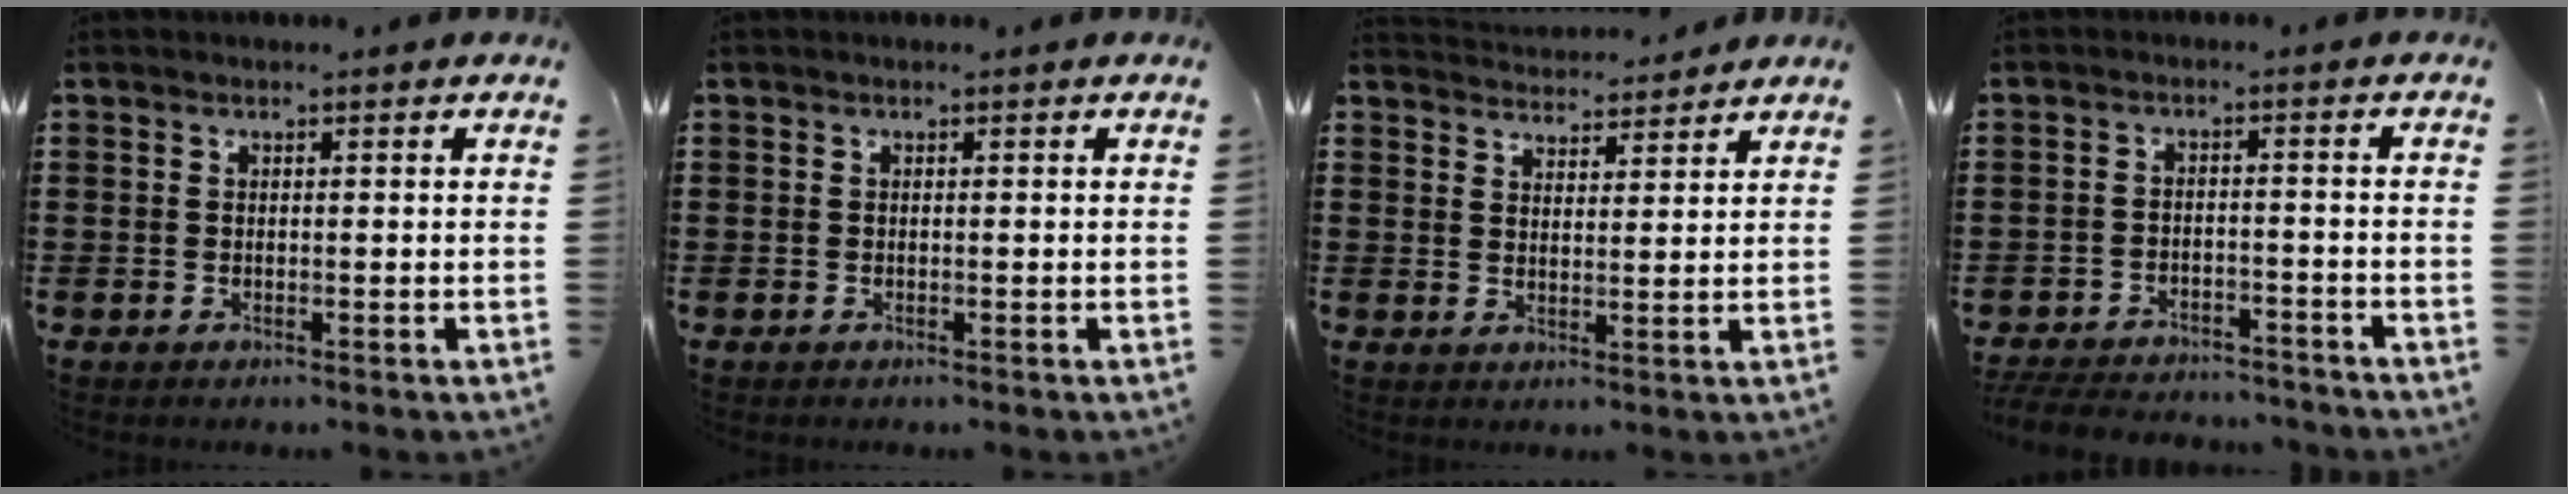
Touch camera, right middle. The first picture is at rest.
{"total": 0.0}
{"total": 3.4, "force": [3.4, 0.3, -0.3], "torque": [-0.004, -0.017, 0.062]}
{"total": 5.0, "force": [-4.9, 0.5, 0.6], "torque": [-0.028, 0.004, -0.102]}